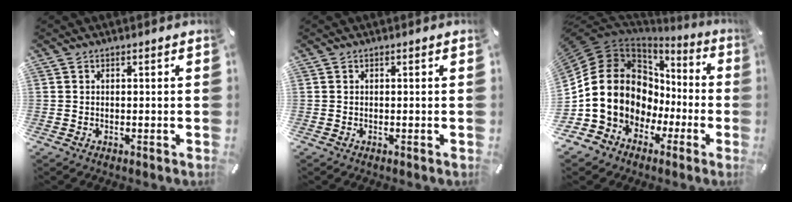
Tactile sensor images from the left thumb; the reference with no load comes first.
{"total": 0.0}
{"total": 19.1, "force": [0.5, 15.9, 10.5], "torque": [-0.224, -0.023, 0.026]}